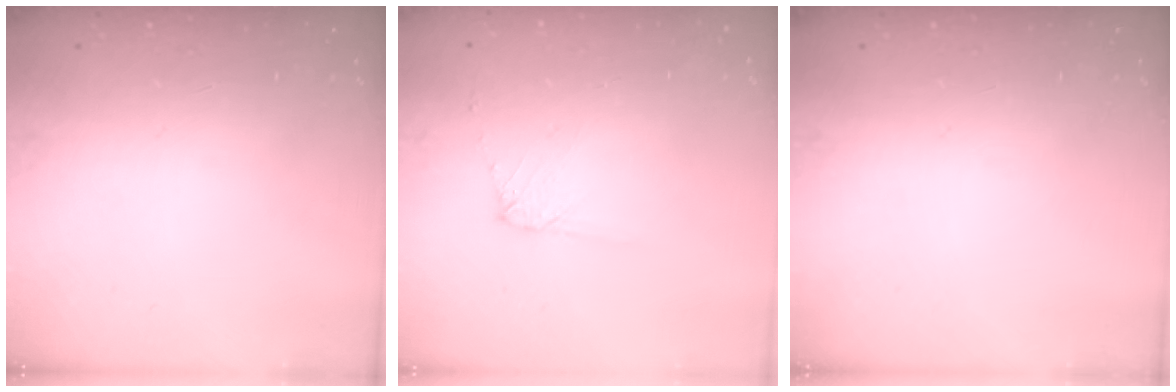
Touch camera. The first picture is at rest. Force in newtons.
{"total": 5.1, "press": 5.1, "slide": 0.8}
{"total": 0.0}